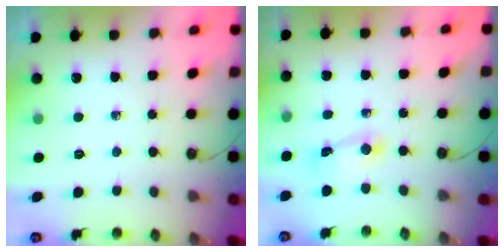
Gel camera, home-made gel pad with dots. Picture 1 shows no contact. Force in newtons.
{"total": 2.7, "press": 2.7, "slide": 0.3}